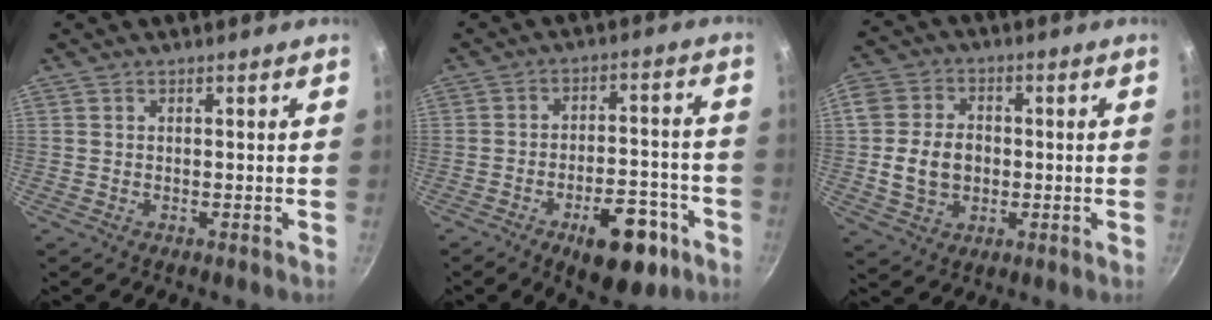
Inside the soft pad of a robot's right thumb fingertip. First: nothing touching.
{"total": 13.1, "force": [-6.7, 6.2, 9.4], "torque": [-0.090, 0.044, -0.084]}
{"total": 10.1, "force": [-0.6, 7.9, 6.2], "torque": [-0.095, 0.012, -0.017]}